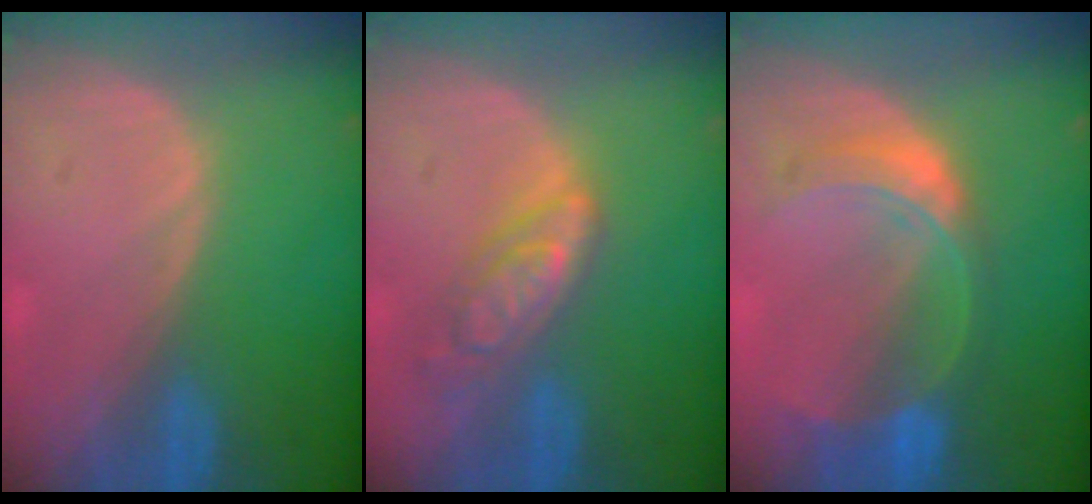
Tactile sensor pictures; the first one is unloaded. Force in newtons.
{"total": 6.5, "press": 5.7, "slide": 3.0}
{"total": 7.6, "press": 6.6, "slide": 3.7}